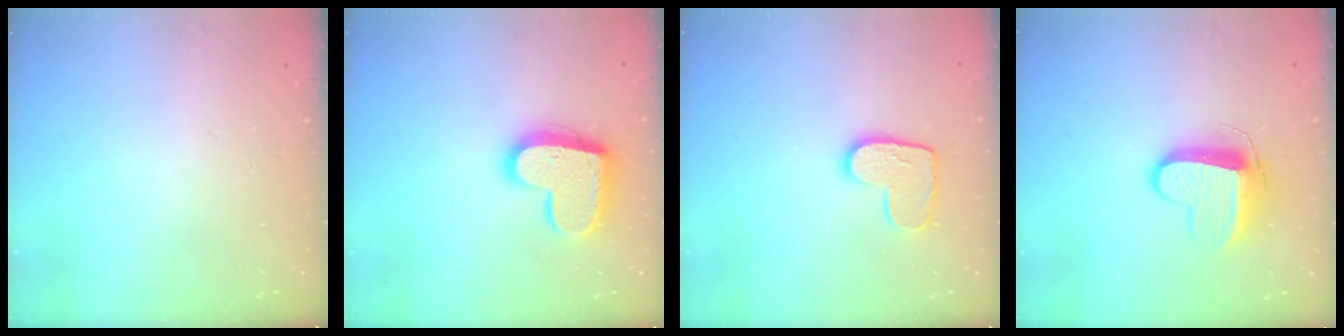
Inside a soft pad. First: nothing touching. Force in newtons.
{"total": 16.3, "press": 16.3, "slide": 1.3}
{"total": 10.3, "press": 10.2, "slide": 0.6}
{"total": 10.5, "press": 10.5, "slide": 0.8}